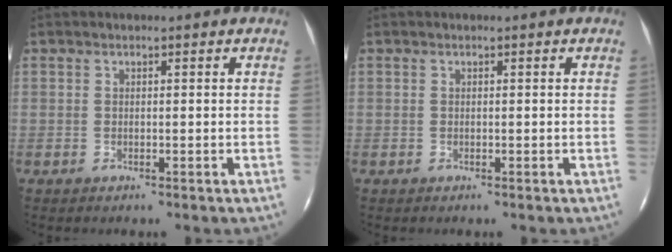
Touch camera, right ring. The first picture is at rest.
{"total": 0.0}